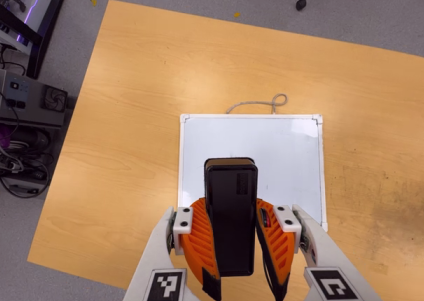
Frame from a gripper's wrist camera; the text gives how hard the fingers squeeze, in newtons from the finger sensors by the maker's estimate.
{"total": 10.8, "left": 9.4, "right": 12.2}